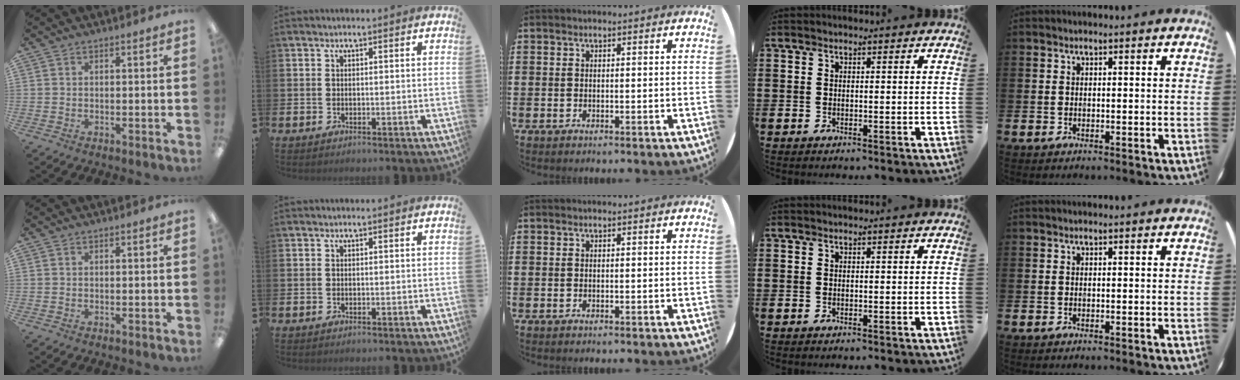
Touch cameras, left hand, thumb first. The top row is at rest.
{}